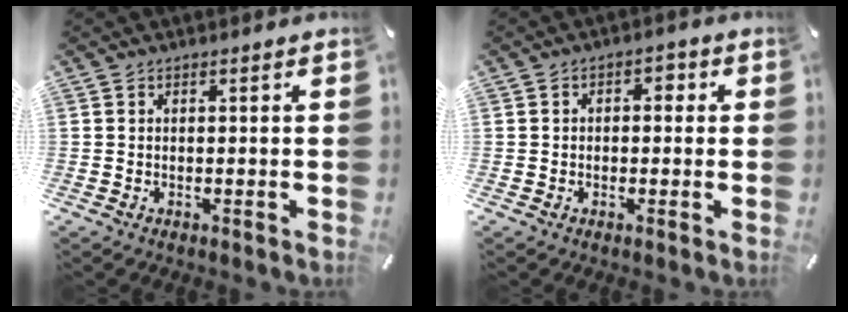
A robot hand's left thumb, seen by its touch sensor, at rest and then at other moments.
{"total": 2.3, "force": [-0.7, 1.8, 1.3], "torque": [-0.018, 0.010, -0.020]}